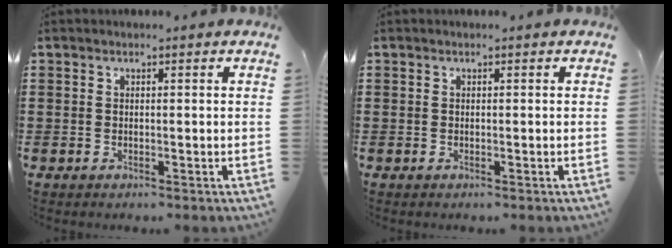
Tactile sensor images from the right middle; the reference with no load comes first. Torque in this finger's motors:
{"motor_torque": [0.00, 0.00, 0.00, -0.01]}